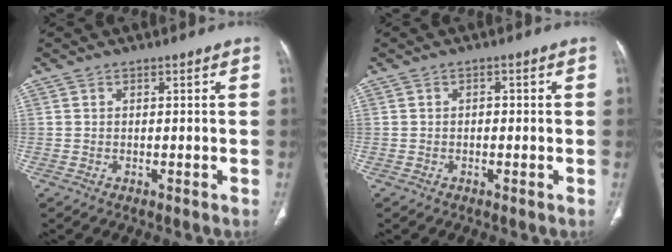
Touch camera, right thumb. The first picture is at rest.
{"total": 1.1, "force": [-0.1, 0.7, 0.8], "torque": [-0.007, 0.003, -0.003]}